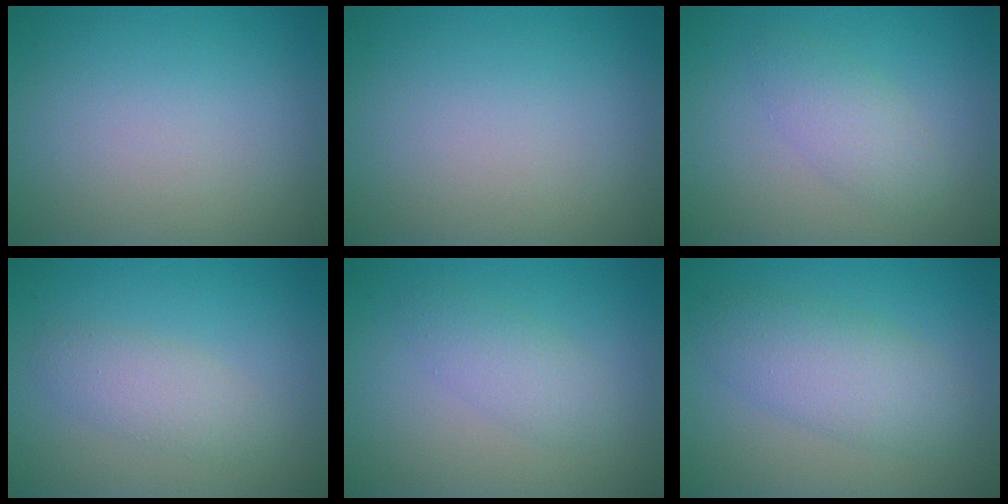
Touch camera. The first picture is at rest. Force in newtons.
{"total": 0.0}
{"total": 2.5, "press": 2.5, "slide": 0.1}
{"total": 3.7, "press": 3.7, "slide": 0.1}
{"total": 2.4, "press": 2.4, "slide": 0.1}
{"total": 4.5, "press": 4.5, "slide": 0.2}